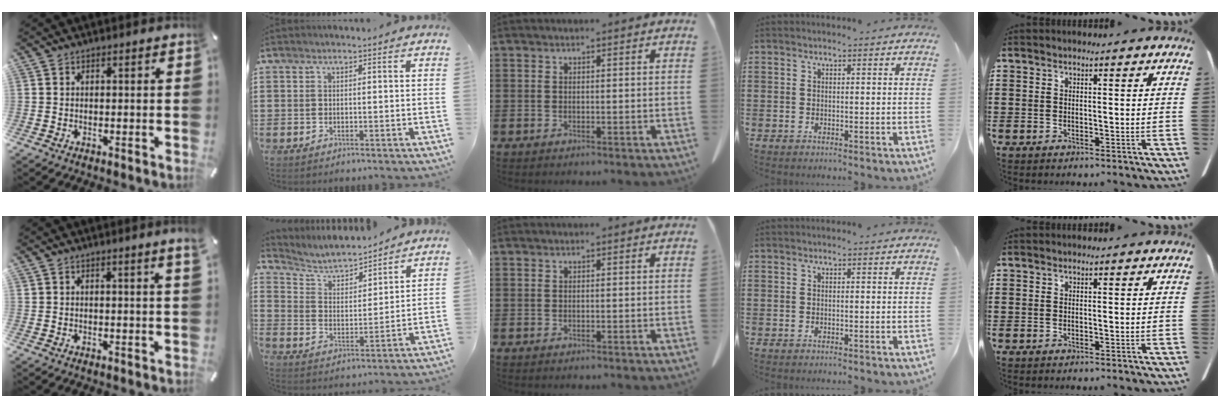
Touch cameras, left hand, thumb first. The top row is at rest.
{"thumb": {"total": 2.2, "force": [1.7, -0.2, 1.4], "torque": [-0.027, -0.003, 0.030]}, "index": {"total": 4.8, "force": [4.5, 0.9, 1.1], "torque": [-0.048, -0.032, 0.073]}}